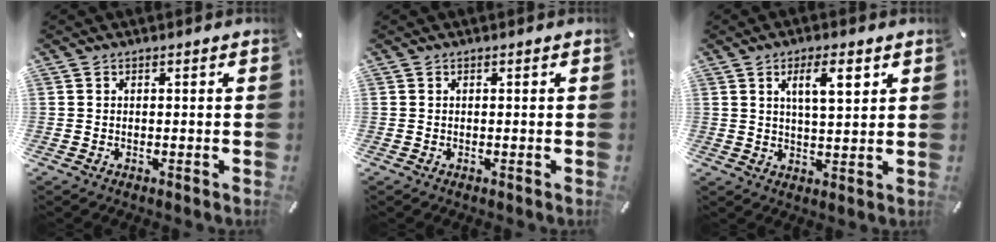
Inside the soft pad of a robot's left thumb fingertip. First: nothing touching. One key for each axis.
{"total": 0.0}
{"total": 7.7, "fx": 3.6, "fy": 2.4, "fz": 6.4, "tx": -0.101, "ty": -0.008, "tz": 0.055}